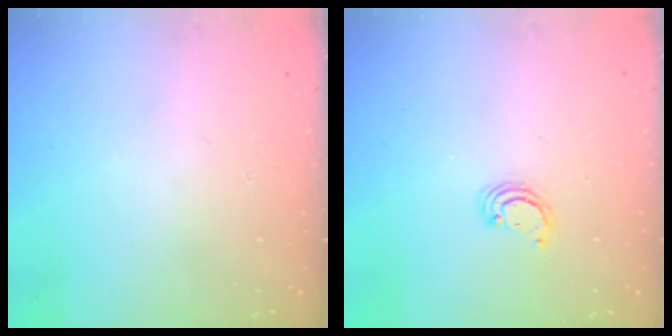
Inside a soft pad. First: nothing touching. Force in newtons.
{"total": 2.6, "press": 2.6, "slide": 0.3}